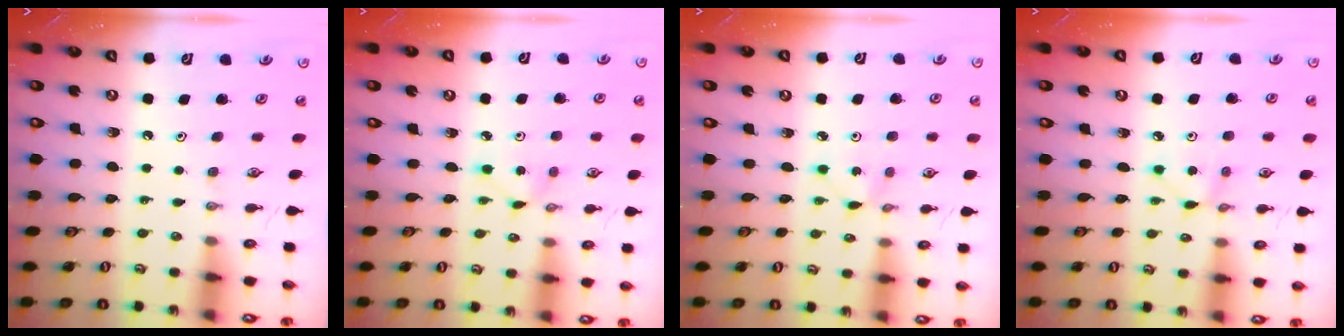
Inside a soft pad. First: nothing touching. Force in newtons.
{"total": 2.8, "press": 2.8, "slide": 0.1}
{"total": 1.1, "press": 1.1, "slide": 0.1}
{"total": 2.8, "press": 2.8, "slide": 0.3}